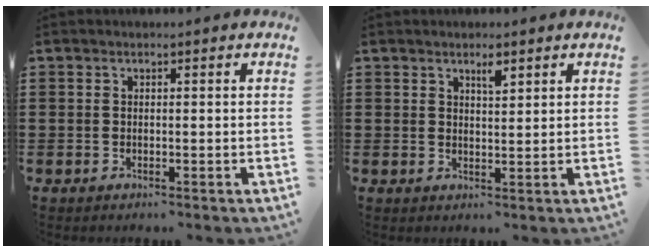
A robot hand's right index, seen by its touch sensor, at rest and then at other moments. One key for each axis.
{"total": 2.1, "fx": 1.5, "fy": 0.5, "fz": 1.4, "tx": -0.023, "ty": 0.000, "tz": 0.024}